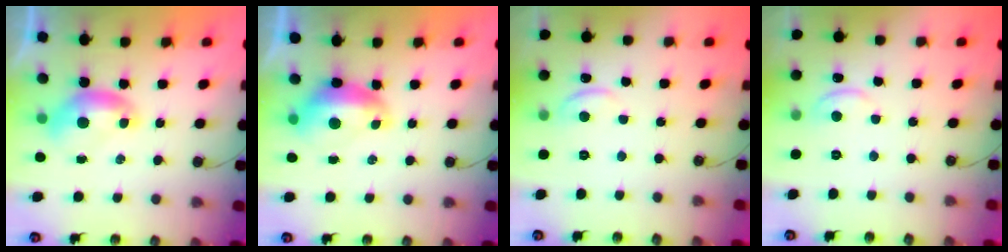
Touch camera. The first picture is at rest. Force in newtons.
{"total": 2.2, "press": 2.0, "slide": 0.9}
{"total": 1.3, "press": 1.1, "slide": 0.5}
{"total": 0.6, "press": 0.2, "slide": 0.6}